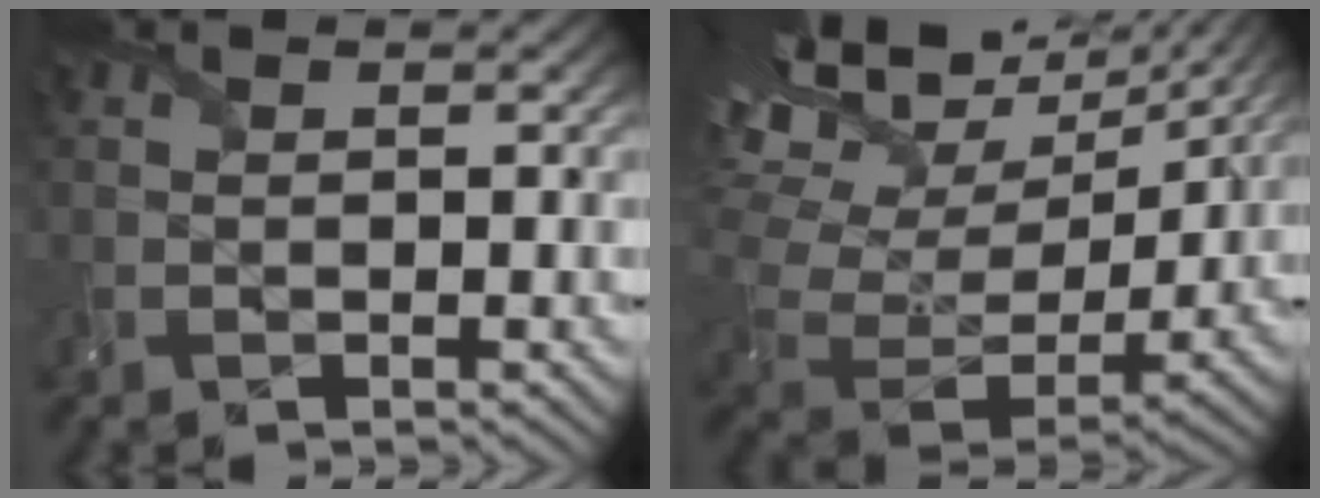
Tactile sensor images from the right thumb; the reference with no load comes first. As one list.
[{"total": 16.9, "force": [11.2, 7.7, 10.0], "torque": [-0.233, 0.036, 0.169]}]